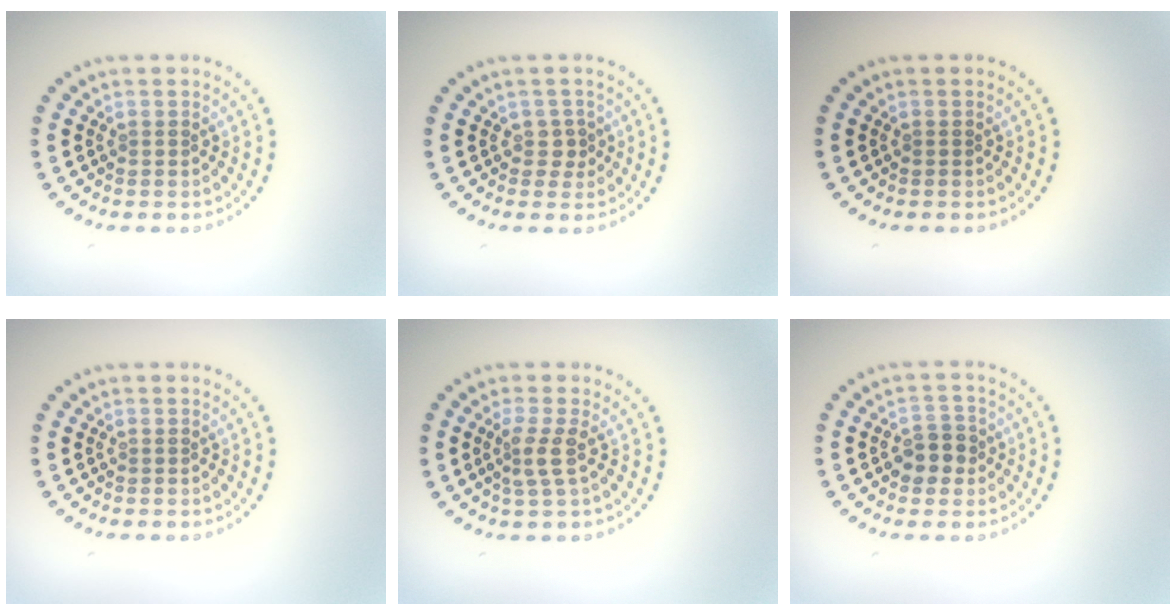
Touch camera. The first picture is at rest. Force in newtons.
{"total": 1.2, "press": 1.0, "slide": 0.7}
{"total": 0.0}
{"total": 0.0}
{"total": 2.2, "press": 1.7, "slide": 1.5}
{"total": 2.7, "press": 2.6, "slide": 0.7}